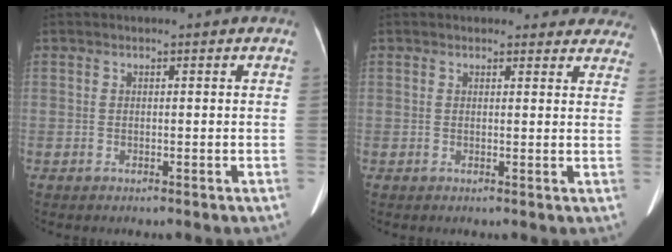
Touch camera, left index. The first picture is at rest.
{"total": 9.3, "force": [8.7, 3.2, 1.1], "torque": [0.030, -0.009, 0.065]}